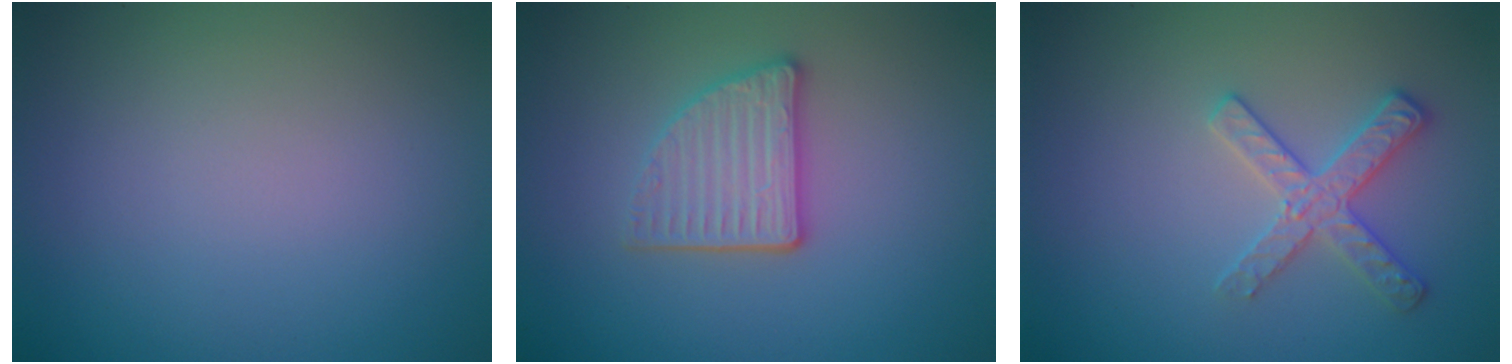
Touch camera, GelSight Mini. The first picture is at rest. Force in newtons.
{"total": 3.4, "press": 3.0, "slide": 1.6}
{"total": 2.7, "press": 2.6, "slide": 0.5}